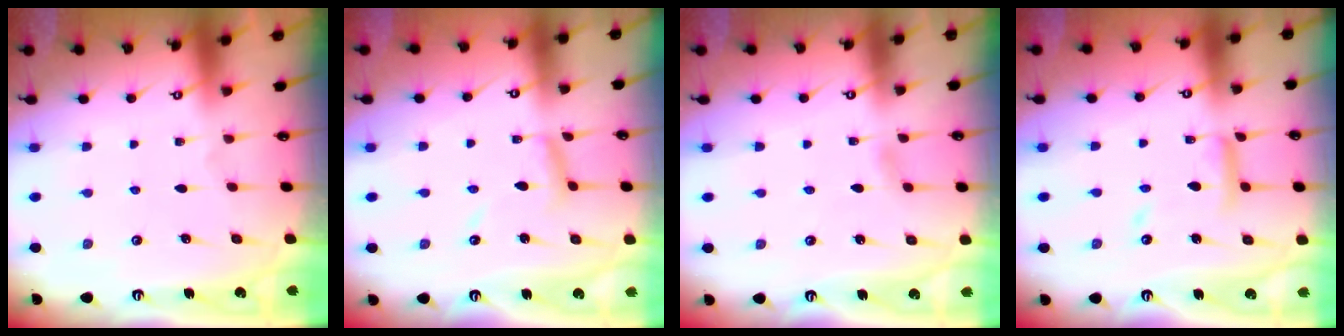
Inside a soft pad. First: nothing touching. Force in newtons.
{"total": 8.2, "press": 8.1, "slide": 0.6}
{"total": 3.0, "press": 3.0, "slide": 0.3}
{"total": 12.2, "press": 12.2, "slide": 1.0}